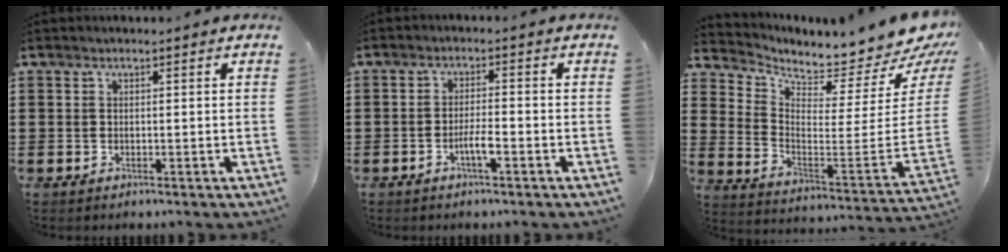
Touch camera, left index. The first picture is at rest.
{"total": 3.2, "force": [-1.5, 0.5, 2.8], "torque": [-0.049, 0.003, -0.026]}
{"total": 4.6, "force": [4.5, 0.1, 1.2], "torque": [-0.039, -0.075, 0.067]}